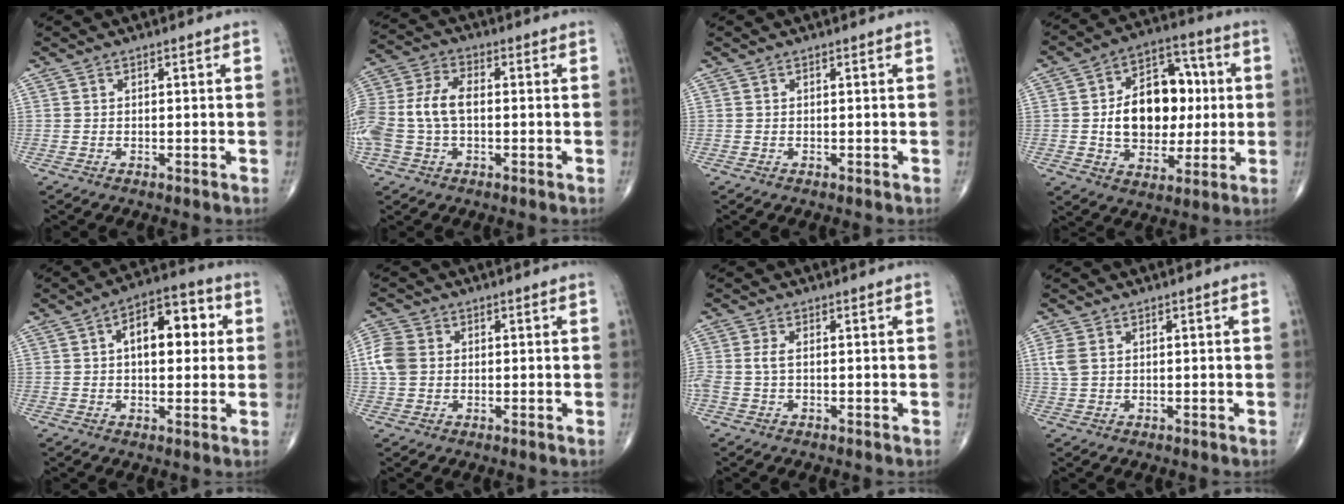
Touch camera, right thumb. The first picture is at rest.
{"total": 12.7, "force": [-0.8, 7.8, 10.0], "torque": [-0.241, 0.026, -0.017]}
{"total": 0.0}
{"total": 17.0, "force": [0.8, 11.9, 12.1], "torque": [-0.141, 0.025, 0.016]}
{"total": 12.0, "force": [2.3, 6.4, 9.8], "torque": [-0.114, 0.022, 0.028]}
{"total": 6.0, "force": [0.6, 4.8, 3.5], "torque": [-0.079, 0.008, 0.007]}
{"total": 2.4, "force": [-0.1, 1.1, 2.1], "torque": [-0.062, 0.000, -0.003]}
{"total": 3.2, "force": [0.9, 2.1, 2.2], "torque": [-0.063, 0.005, 0.020]}